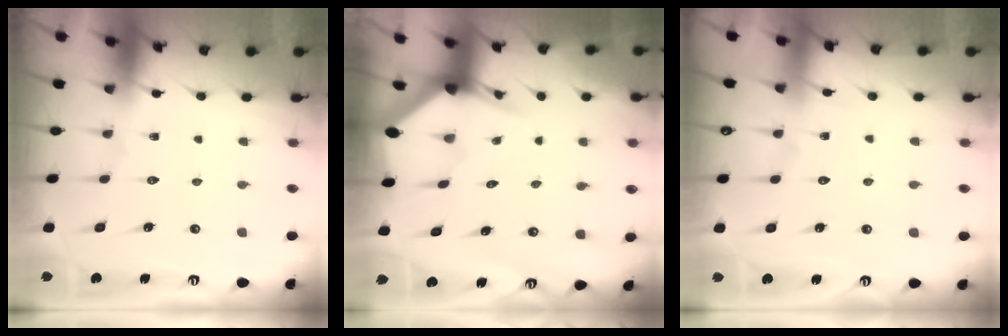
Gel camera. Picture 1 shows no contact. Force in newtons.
{"total": 3.2, "press": 3.2, "slide": 0.2}
{"total": 2.7, "press": 2.6, "slide": 0.4}